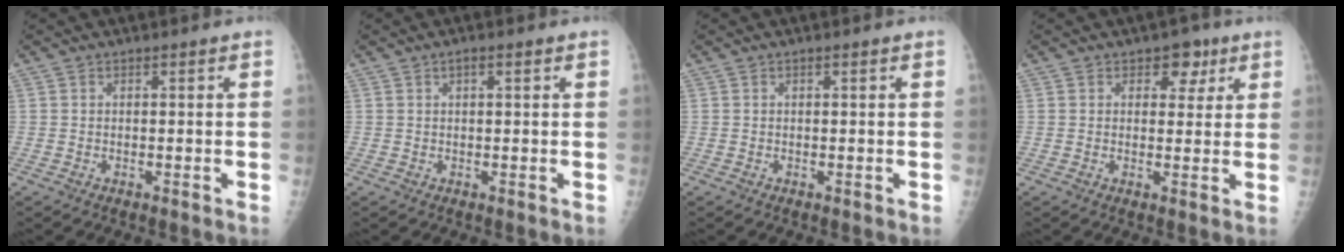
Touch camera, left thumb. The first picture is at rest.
{"total": 1.5, "force": [0.7, 0.4, 1.2], "torque": [-0.016, 0.004, 0.011]}
{"total": 0.0}
{"total": 4.5, "force": [2.3, 3.2, 2.2], "torque": [0.003, -0.007, 0.027]}